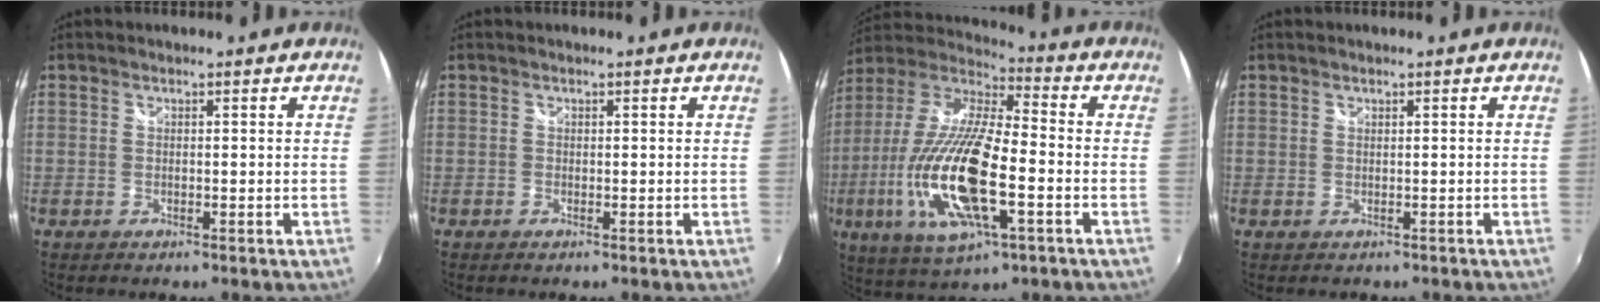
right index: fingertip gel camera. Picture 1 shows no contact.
{"total": 0.0}
{"total": 22.7, "force": [-6.3, 7.1, 20.6], "torque": [-0.417, -0.032, -0.119]}
{"total": 1.0, "force": [-0.1, 1.0, 0.0], "torque": [0.003, 0.000, 0.002]}